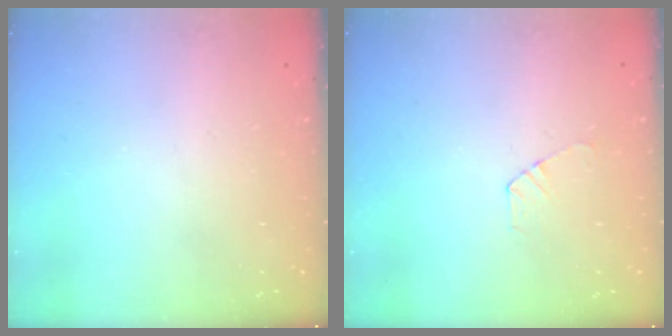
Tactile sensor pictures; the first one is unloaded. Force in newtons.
{"total": 4.9, "press": 4.8, "slide": 0.6}